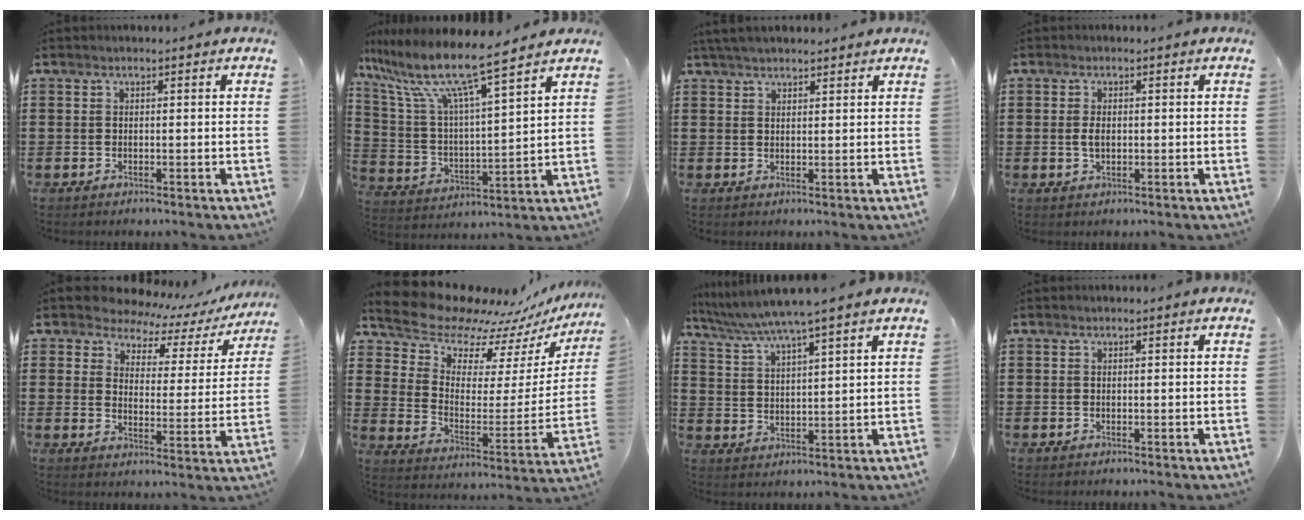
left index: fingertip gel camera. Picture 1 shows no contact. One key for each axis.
{"total": 10.3, "fx": 8.4, "fy": 0.6, "fz": 6.0, "tx": -0.150, "ty": -0.052, "tz": 0.138}
{"total": 3.0, "fx": 2.7, "fy": 0.5, "fz": 1.1, "tx": -0.029, "ty": 0.002, "tz": 0.052}
{"total": 2.0, "fx": -0.1, "fy": 1.1, "fz": 1.7, "tx": -0.043, "ty": 0.001, "tz": -0.005}
{"total": 5.0, "fx": 4.6, "fy": 1.9, "fz": 0.8, "tx": -0.041, "ty": -0.033, "tz": 0.073}
{"total": 10.4, "fx": 9.6, "fy": 3.6, "fz": 2.1, "tx": -0.083, "ty": -0.082, "tz": 0.165}
{"total": 5.6, "fx": 4.9, "fy": -0.6, "fz": 2.7, "tx": -0.069, "ty": -0.024, "tz": 0.083}
{"total": 0.0}